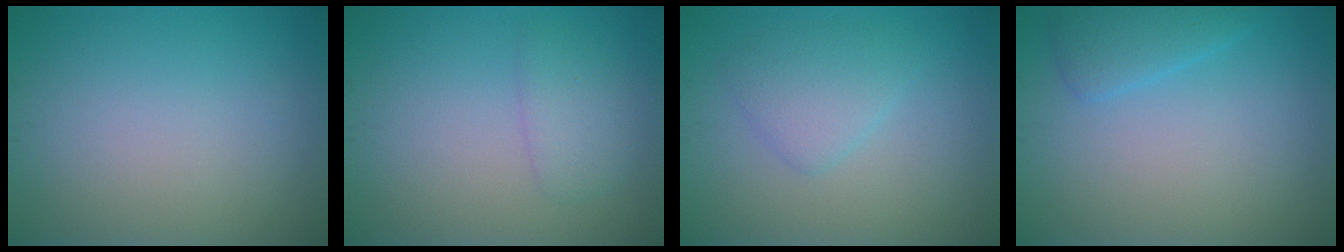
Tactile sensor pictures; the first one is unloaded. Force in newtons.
{"total": 1.9, "press": 1.9, "slide": 0.1}
{"total": 2.6, "press": 2.6, "slide": 0.2}
{"total": 2.2, "press": 2.1, "slide": 0.2}